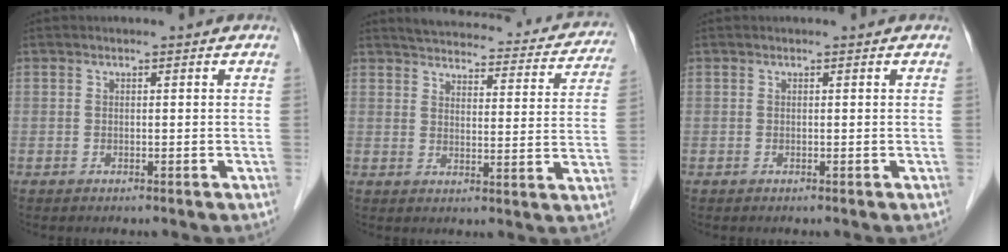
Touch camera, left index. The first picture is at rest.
{"total": 22.6, "force": [20.8, 5.6, 7.0], "torque": [-0.088, -0.014, 0.239]}
{"total": 0.0}